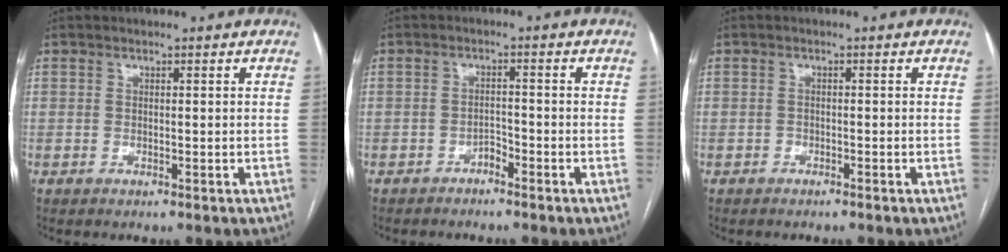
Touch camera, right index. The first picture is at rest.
{"total": 1.8, "force": [-1.5, 0.6, 0.6], "torque": [-0.006, 0.003, -0.027]}
{"total": 0.8, "force": [-0.8, 0.2, 0.1], "torque": [-0.004, 0.000, -0.014]}